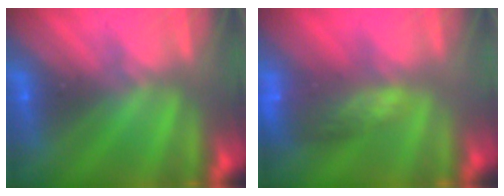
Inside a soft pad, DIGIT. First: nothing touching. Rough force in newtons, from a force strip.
{"total": 8.9}